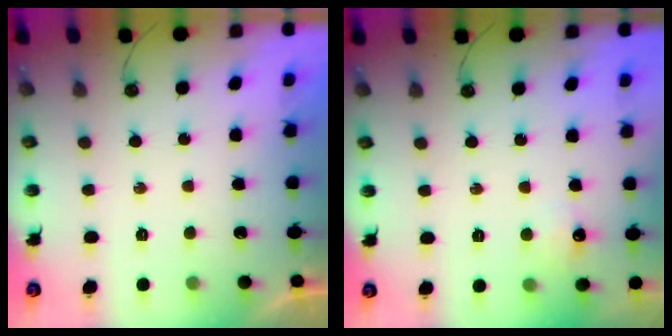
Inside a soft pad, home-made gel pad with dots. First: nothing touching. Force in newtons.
{"total": 6.4, "press": 6.3, "slide": 0.8}